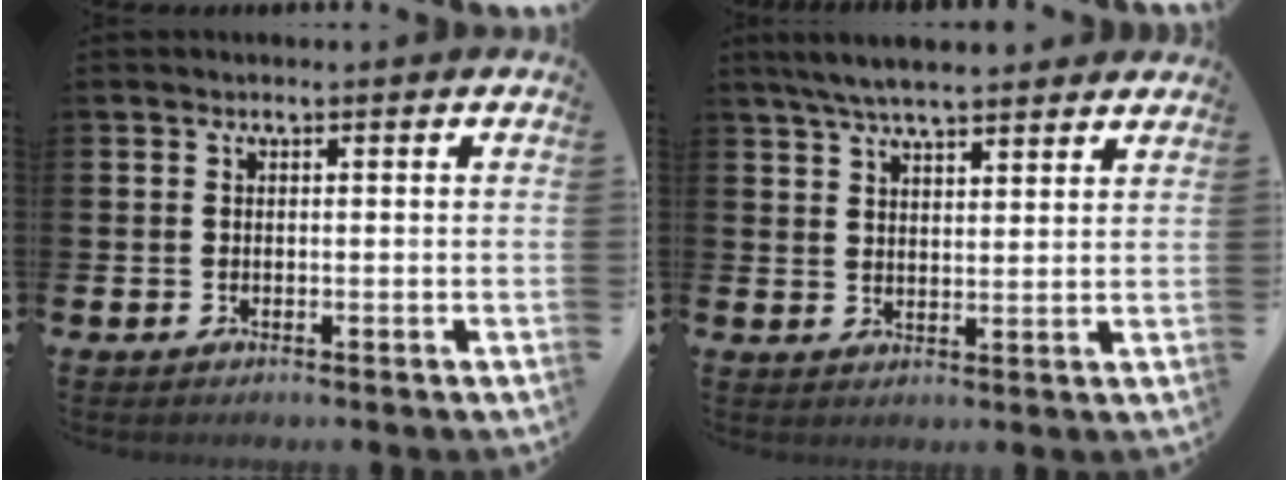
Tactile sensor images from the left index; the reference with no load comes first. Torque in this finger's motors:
{"motor_torque": [0.92, -1.22, 0.74, 0.21]}